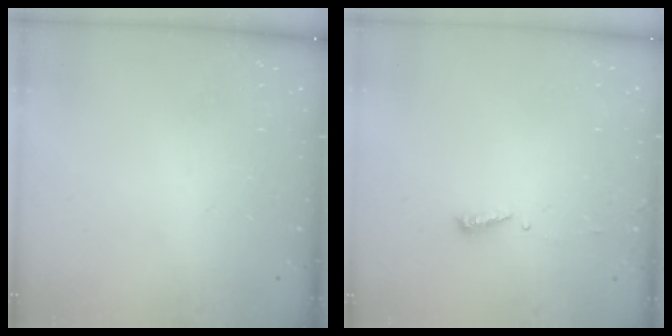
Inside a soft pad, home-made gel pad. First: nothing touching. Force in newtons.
{"total": 3.9, "press": 3.9, "slide": 0.4}